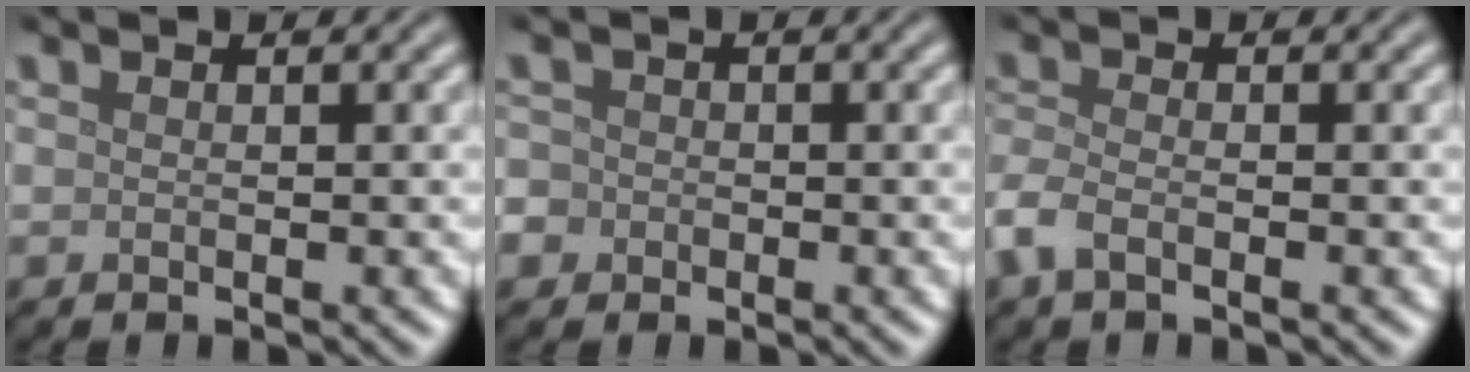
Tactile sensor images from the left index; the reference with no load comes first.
{"total": 3.5, "force": [-1.4, 3.1, 0.8], "torque": [0.000, 0.004, -0.045]}
{"total": 2.4, "force": [-1.4, 1.1, 1.6], "torque": [-0.043, -0.002, -0.039]}